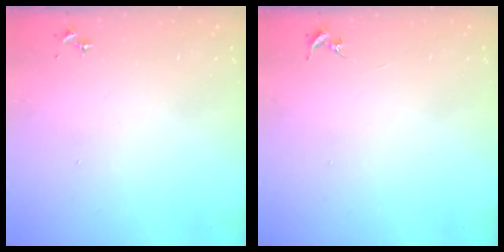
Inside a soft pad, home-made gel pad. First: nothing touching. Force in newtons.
{"total": 0.0}